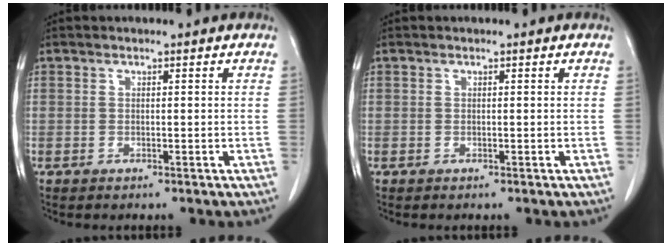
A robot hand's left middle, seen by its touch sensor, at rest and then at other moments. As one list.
[{"total": 0.0}]